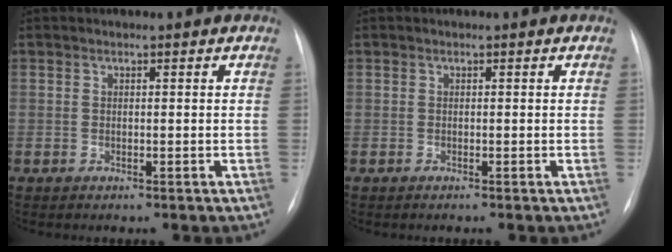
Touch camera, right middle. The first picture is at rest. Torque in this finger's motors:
{"motor_torque": [0.23, -0.24, 0.03, 0.01]}